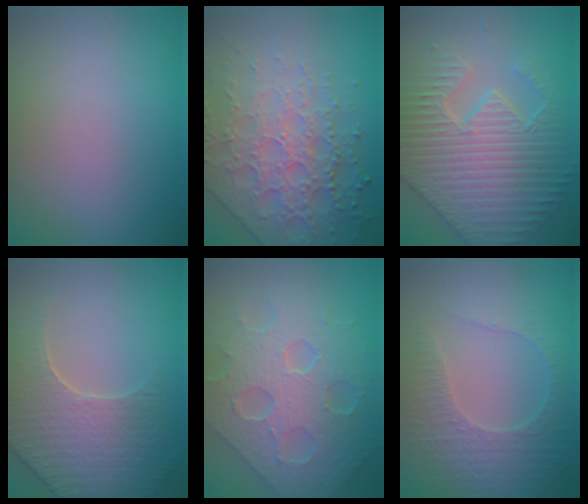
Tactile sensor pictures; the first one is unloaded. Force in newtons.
{"total": 7.1, "press": 5.4, "slide": 4.5}
{"total": 7.0, "press": 5.8, "slide": 3.9}
{"total": 7.0, "press": 5.5, "slide": 4.3}
{"total": 8.8, "press": 6.4, "slide": 6.1}
{"total": 4.7, "press": 3.3, "slide": 3.3}